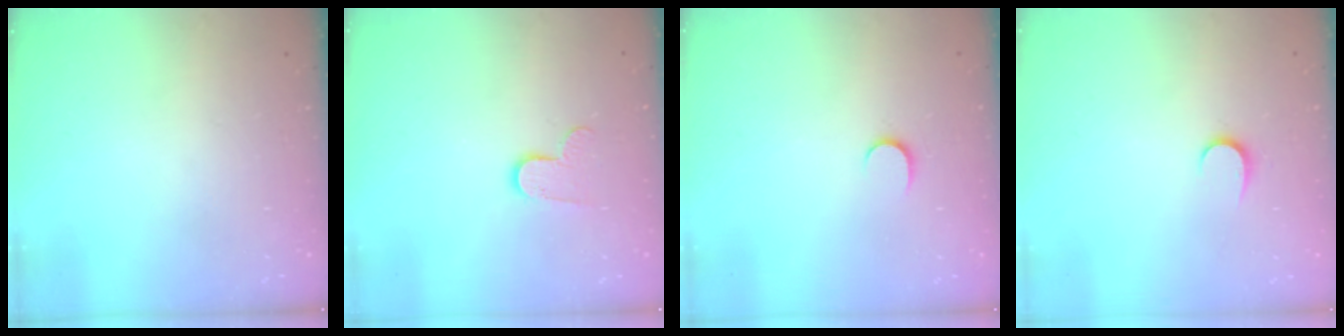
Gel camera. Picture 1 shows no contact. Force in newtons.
{"total": 7.4, "press": 7.4, "slide": 0.3}
{"total": 3.8, "press": 3.8, "slide": 0.4}
{"total": 5.1, "press": 5.1, "slide": 0.5}